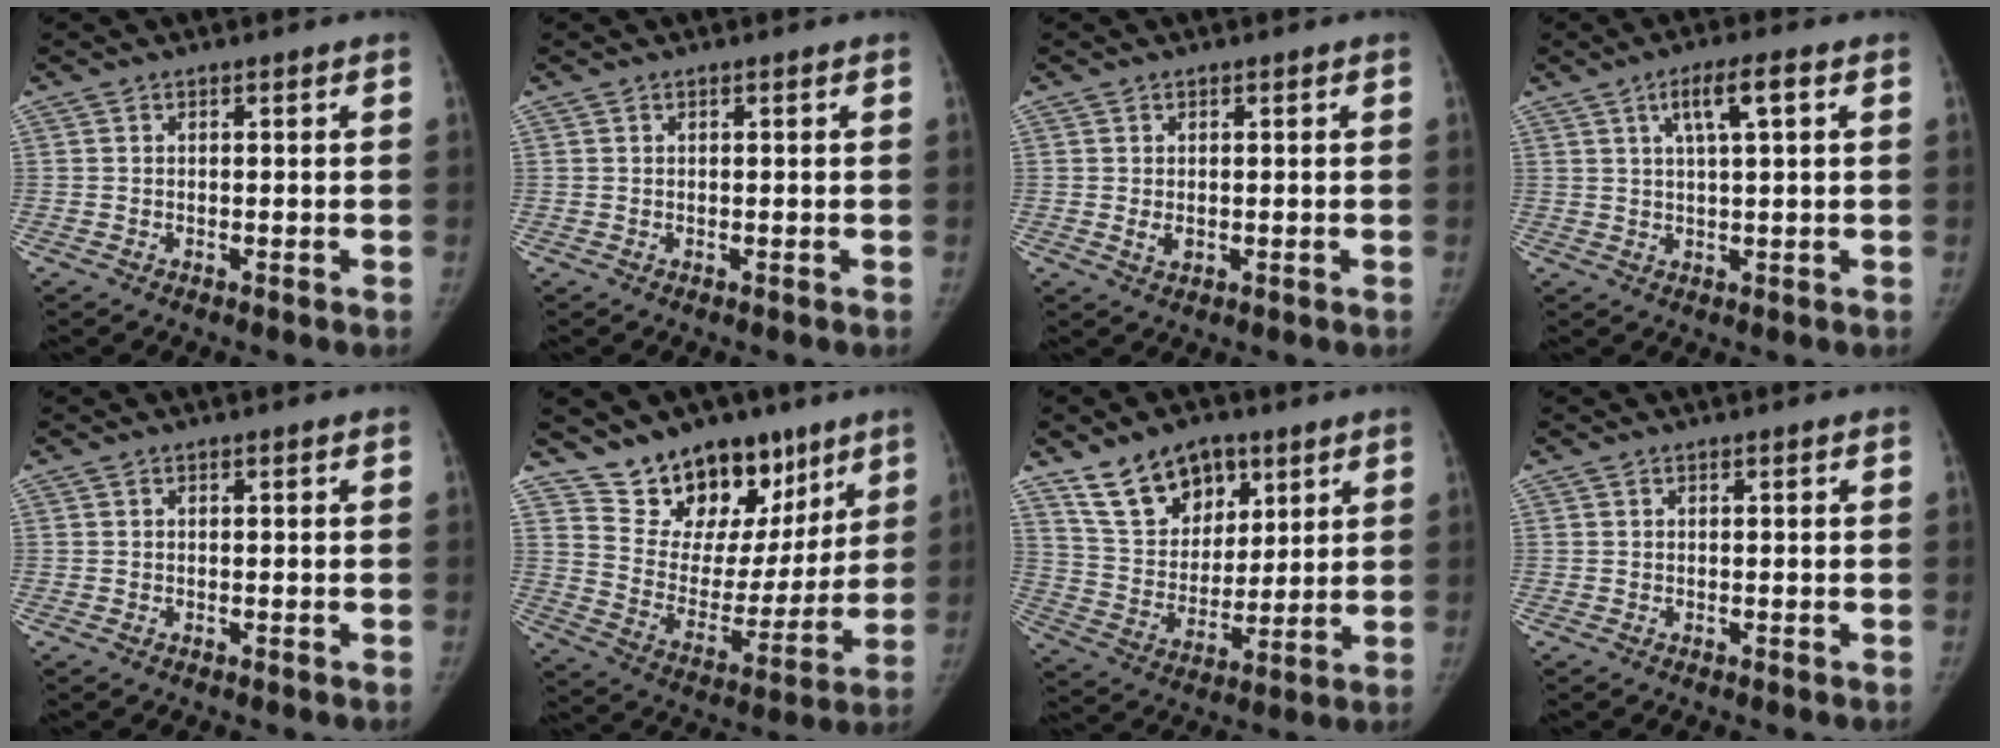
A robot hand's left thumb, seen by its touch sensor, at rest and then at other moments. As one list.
[{"total": 0.0}, {"total": 2.3, "force": [-0.2, 1.7, 1.6], "torque": [-0.022, -0.004, 0.002]}, {"total": 6.0, "force": [2.3, 1.1, 5.5], "torque": [-0.099, 0.004, 0.041]}, {"total": 0.0}, {"total": 19.0, "force": [13.2, 11.3, 7.7], "torque": [-0.047, -0.075, 0.215]}, {"total": 14.3, "force": [8.8, 9.3, 6.4], "torque": [-0.070, -0.037, 0.163]}, {"total": 0.0}]